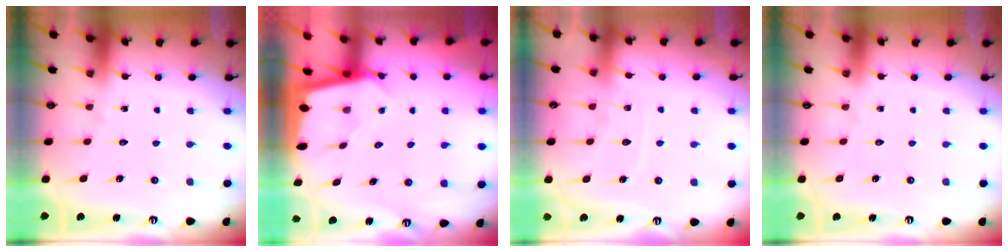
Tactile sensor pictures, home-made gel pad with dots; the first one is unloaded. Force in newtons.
{"total": 2.4, "press": 2.4, "slide": 0.2}
{"total": 7.0, "press": 7.0, "slide": 0.7}
{"total": 0.0}